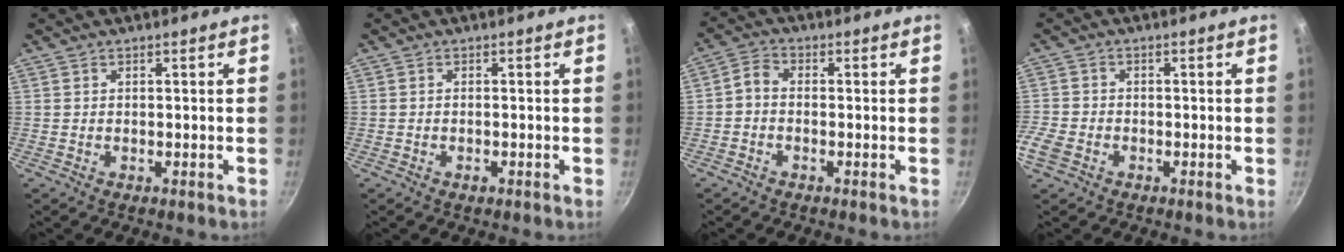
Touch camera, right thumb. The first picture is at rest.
{"total": 0.9, "force": [-0.5, 0.3, 0.6], "torque": [-0.012, 0.003, -0.009]}
{"total": 2.9, "force": [-1.0, 2.0, 1.8], "torque": [-0.045, 0.019, -0.032]}
{"total": 4.9, "force": [-2.5, 3.4, 2.6], "torque": [-0.062, 0.008, -0.056]}